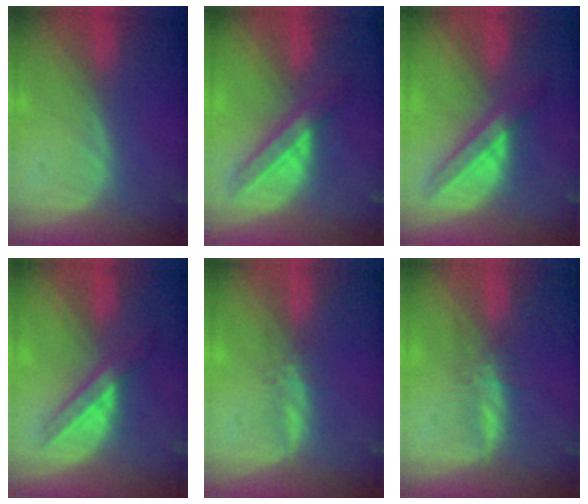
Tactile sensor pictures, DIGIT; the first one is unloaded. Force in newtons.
{"total": 5.7, "press": 5.7, "slide": 0.3}
{"total": 5.8, "press": 5.6, "slide": 1.3}
{"total": 5.8, "press": 5.3, "slide": 2.3}
{"total": 1.6, "press": 1.5, "slide": 0.5}
{"total": 2.8, "press": 2.7, "slide": 0.5}